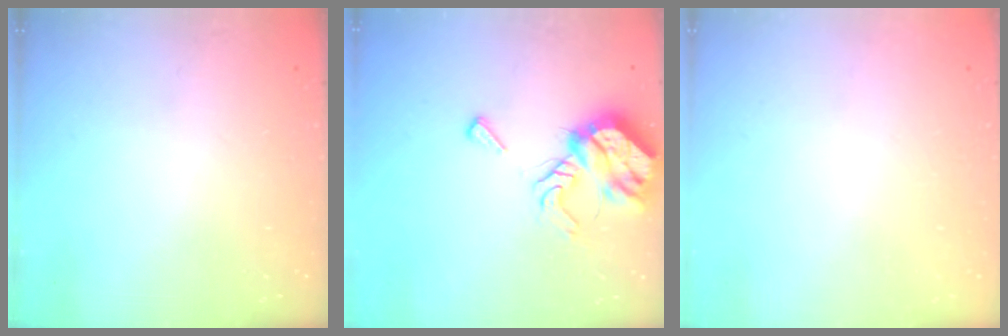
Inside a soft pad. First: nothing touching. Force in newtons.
{"total": 10.6, "press": 10.5, "slide": 1.4}
{"total": 1.8, "press": 1.8, "slide": 0.1}